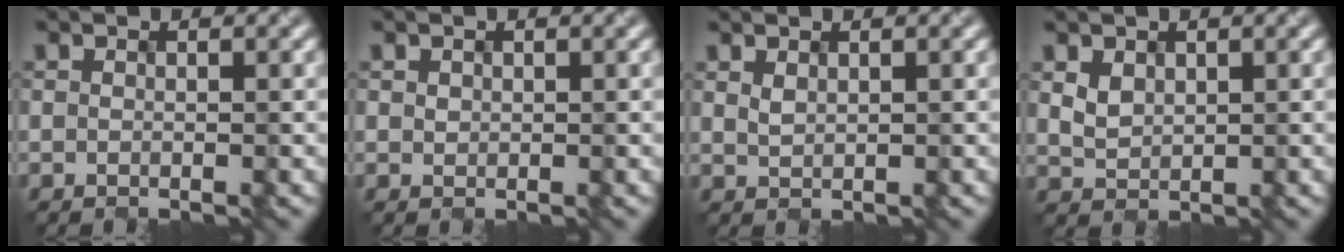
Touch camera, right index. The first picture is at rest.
{"total": 0.6, "force": [0.3, 0.5, 0.1], "torque": [-0.003, -0.001, 0.009]}
{"total": 0.8, "force": [0.6, 0.4, 0.4], "torque": [-0.010, -0.001, 0.015]}
{"total": 1.7, "force": [0.8, 1.4, 0.8], "torque": [-0.022, -0.003, 0.021]}